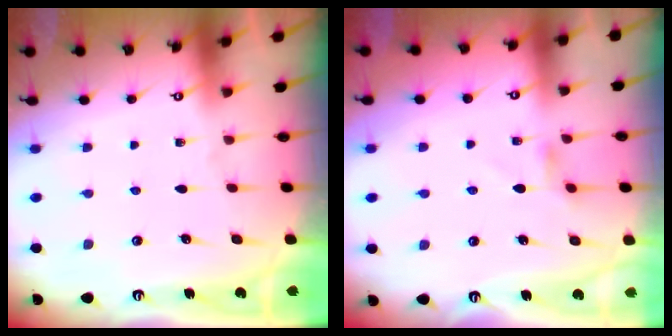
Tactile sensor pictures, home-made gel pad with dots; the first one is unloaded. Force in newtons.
{"total": 3.0, "press": 2.9, "slide": 0.5}